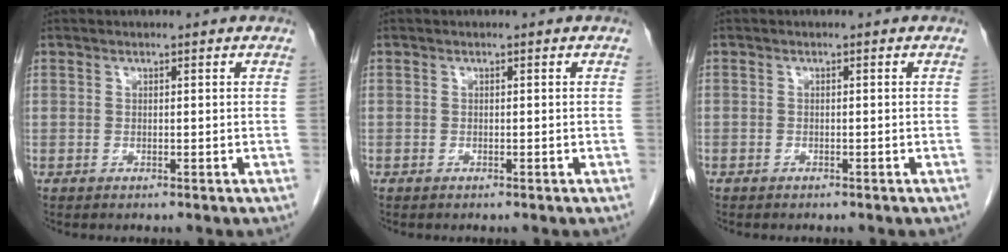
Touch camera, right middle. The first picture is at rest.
{"total": 0.0}
{"total": 0.6, "force": [-0.5, 0.4, 0.0], "torque": [-0.003, 0.003, -0.008]}